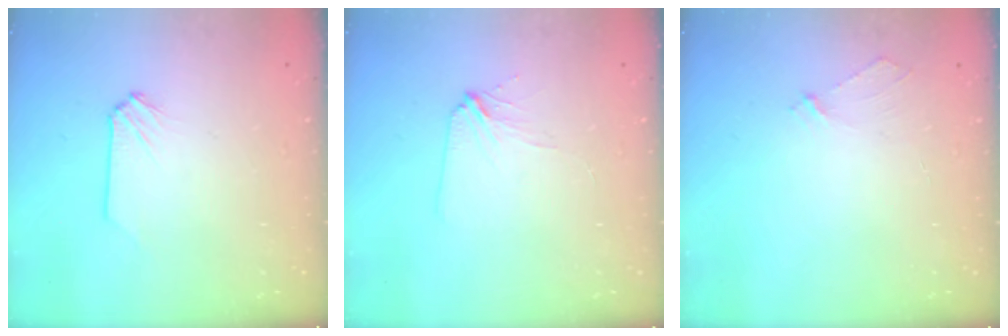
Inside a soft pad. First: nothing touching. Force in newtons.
{"total": 3.8, "press": 3.8, "slide": 0.5}
{"total": 2.2, "press": 2.2, "slide": 0.2}